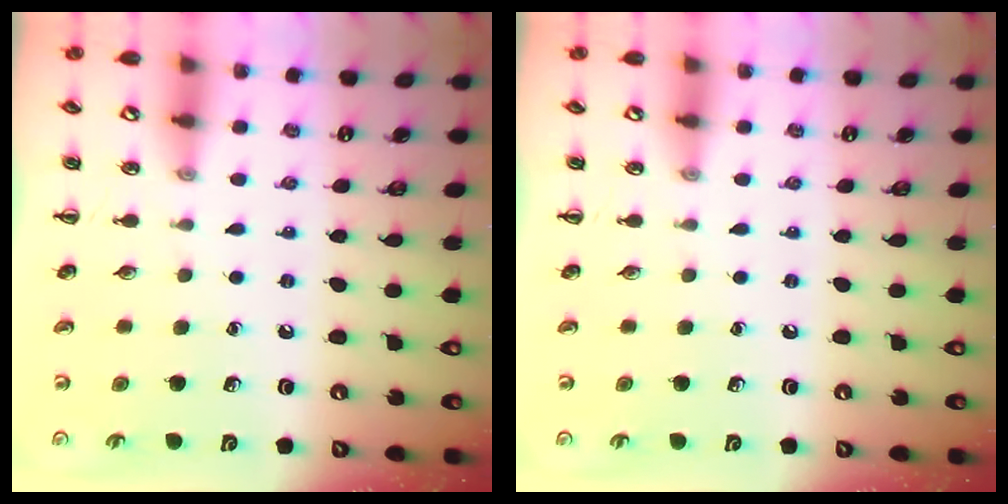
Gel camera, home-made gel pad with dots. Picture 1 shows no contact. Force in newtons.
{"total": 0.0}